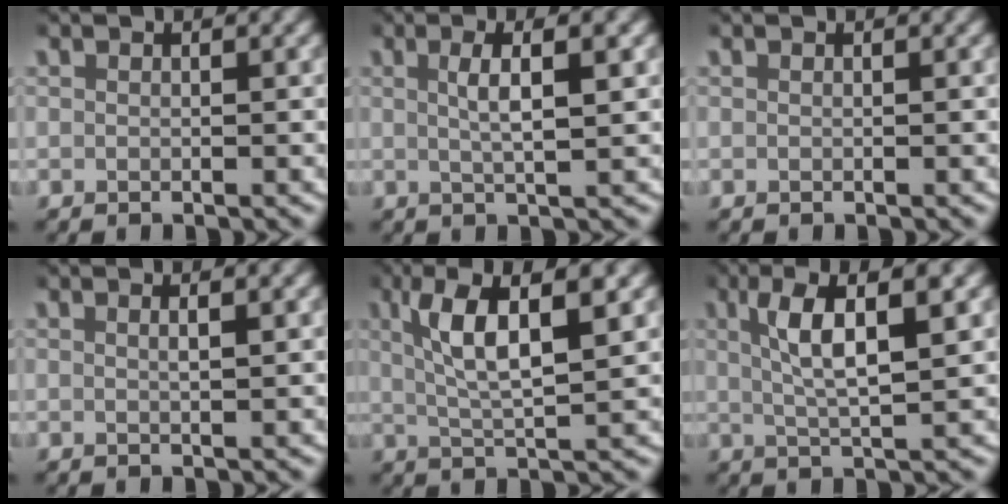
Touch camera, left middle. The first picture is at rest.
{"total": 3.3, "force": [0.9, 0.2, 3.2], "torque": [-0.052, 0.005, 0.017]}
{"total": 0.0}
{"total": 1.0, "force": [0.4, -0.1, 0.9], "torque": [-0.014, 0.001, 0.008]}
{"total": 6.0, "force": [1.9, 1.4, 5.5], "torque": [-0.096, 0.009, 0.033]}
{"total": 5.1, "force": [1.6, 0.7, 4.8], "torque": [-0.080, 0.012, 0.026]}